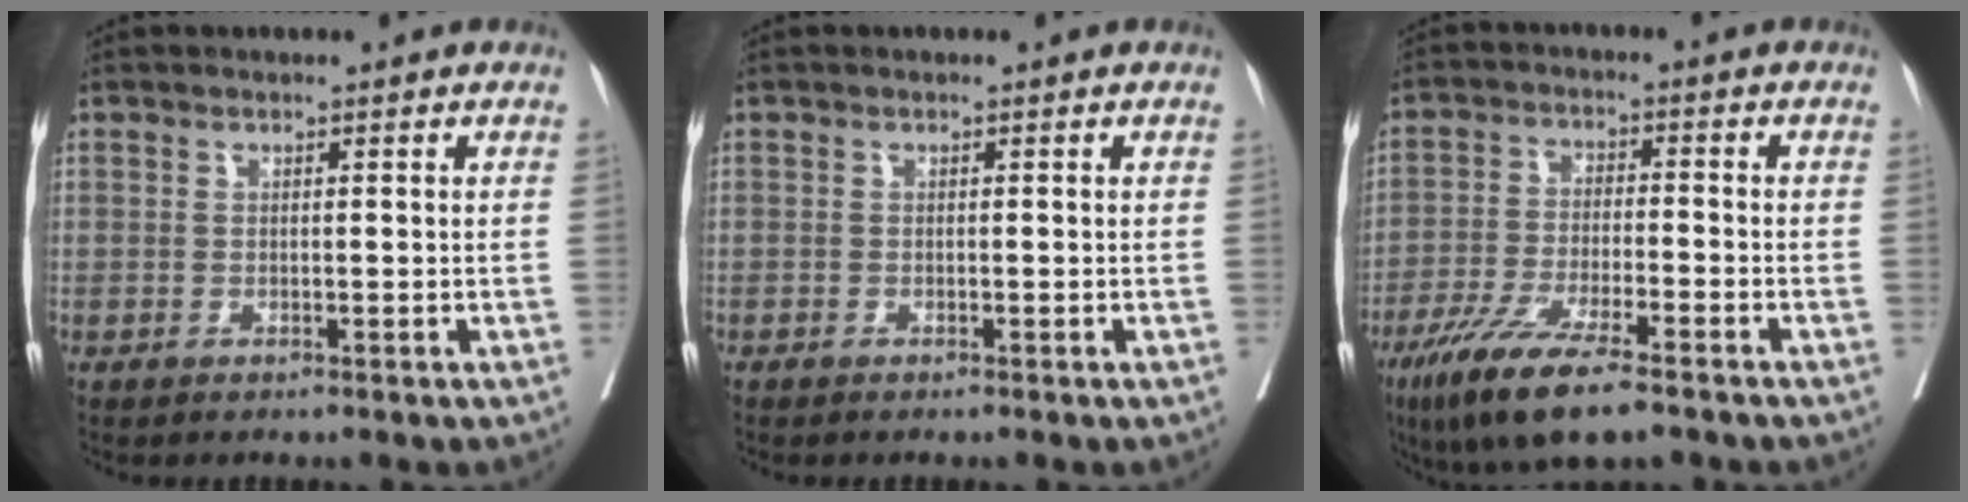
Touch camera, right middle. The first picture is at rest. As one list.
[{"total": 0.0}, {"total": 11.4, "force": [-7.6, 1.6, 8.4], "torque": [-0.154, -0.028, -0.130]}]